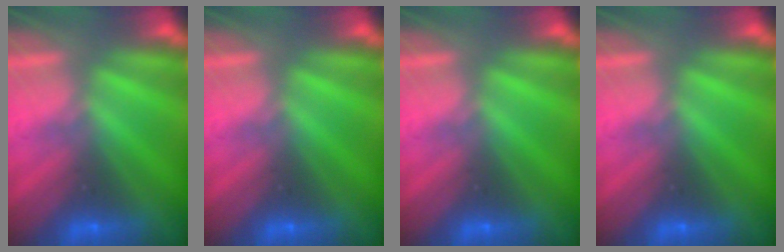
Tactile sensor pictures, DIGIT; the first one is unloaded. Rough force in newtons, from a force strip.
{"total": 0.0}
{"total": 0.0}
{"total": 0.0}